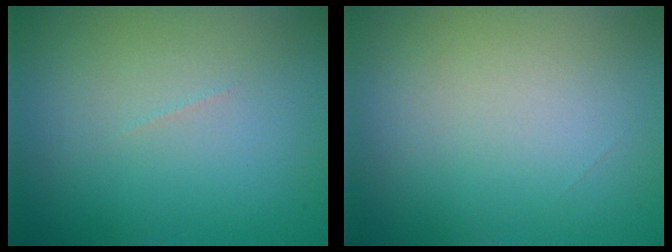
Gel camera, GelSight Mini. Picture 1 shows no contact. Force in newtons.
{"total": 0.0}